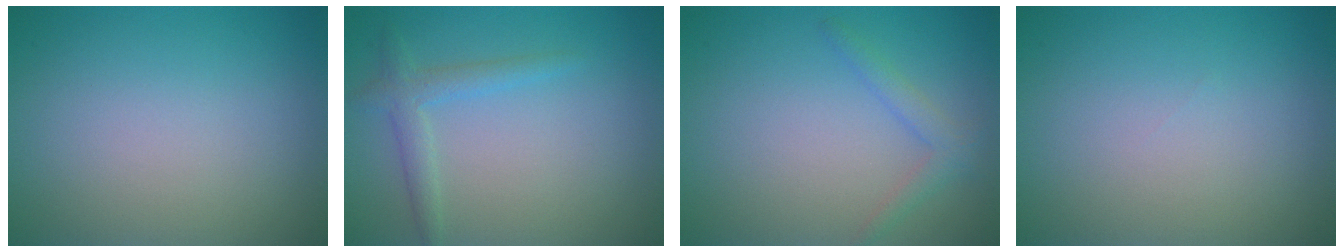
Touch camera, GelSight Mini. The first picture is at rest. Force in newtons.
{"total": 2.1, "press": 2.1, "slide": 0.1}
{"total": 1.6, "press": 1.6, "slide": 0.1}
{"total": 0.0}